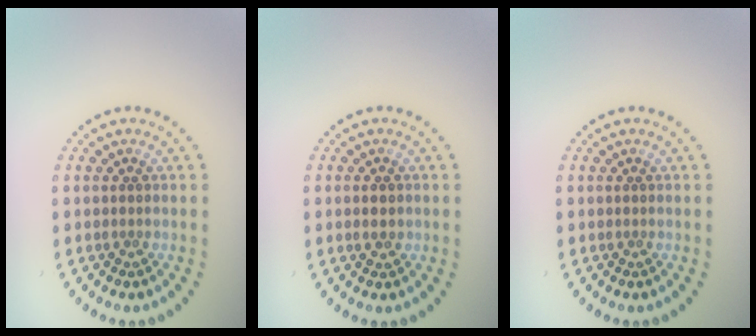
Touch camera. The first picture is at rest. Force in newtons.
{"total": 2.0, "press": 2.0, "slide": 0.1}
{"total": 0.0}